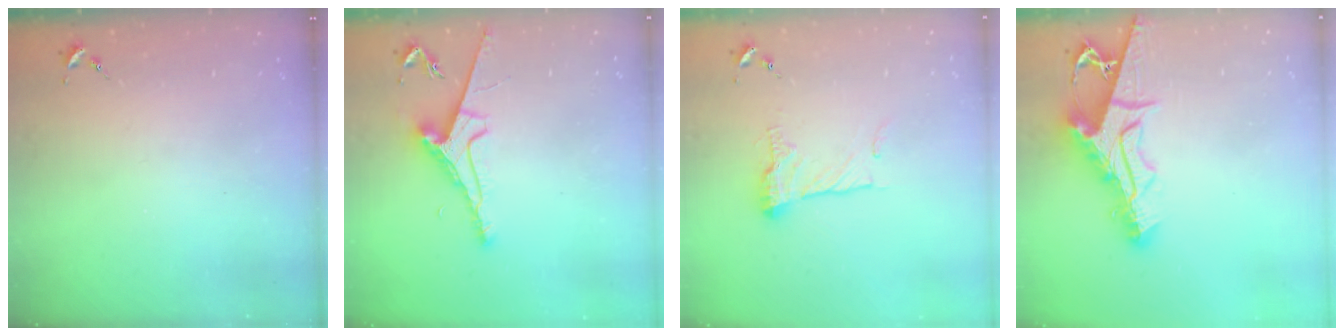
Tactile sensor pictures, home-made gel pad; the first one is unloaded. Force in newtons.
{"total": 8.3, "press": 8.2, "slide": 1.2}
{"total": 13.7, "press": 13.6, "slide": 0.8}
{"total": 15.4, "press": 15.4, "slide": 1.5}